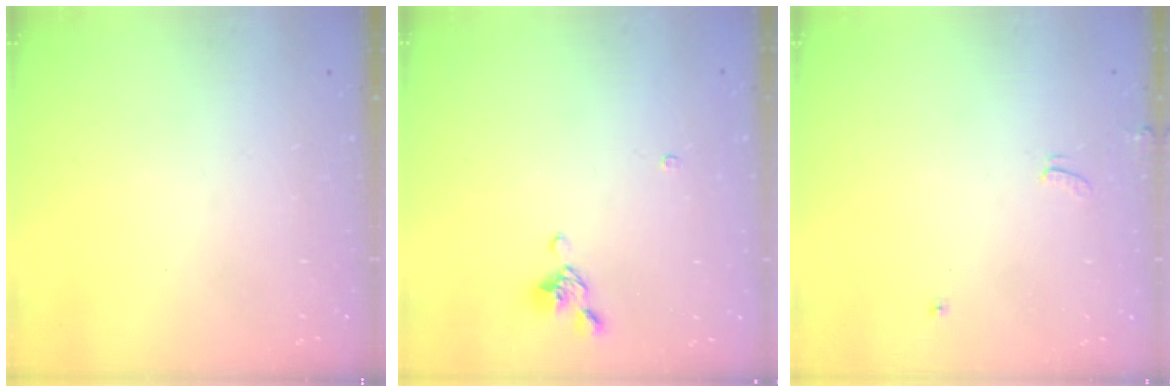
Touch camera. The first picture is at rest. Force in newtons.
{"total": 4.6, "press": 4.5, "slide": 0.6}
{"total": 0.0}